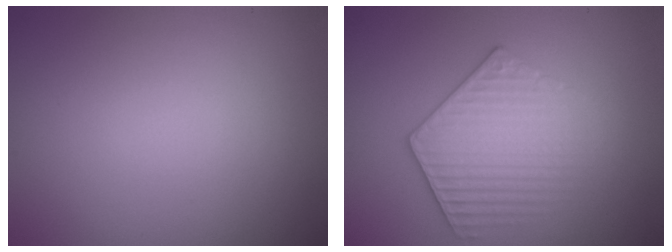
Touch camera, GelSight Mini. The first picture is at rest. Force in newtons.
{"total": 3.6, "press": 3.6, "slide": 0.7}